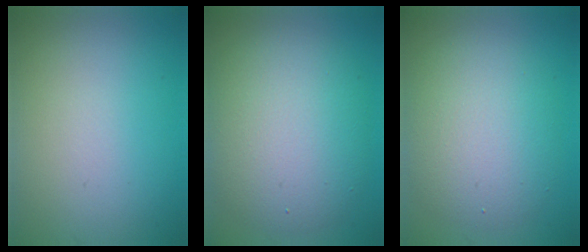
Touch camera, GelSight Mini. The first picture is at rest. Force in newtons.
{"total": 7.6, "press": 7.6, "slide": 0.4}
{"total": 5.9, "press": 5.9, "slide": 0.5}